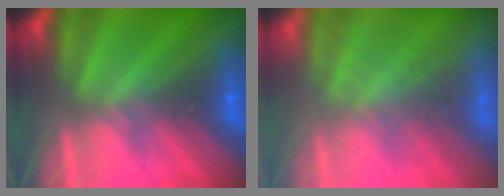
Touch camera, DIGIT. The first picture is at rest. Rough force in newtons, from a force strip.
{"total": 3.0}